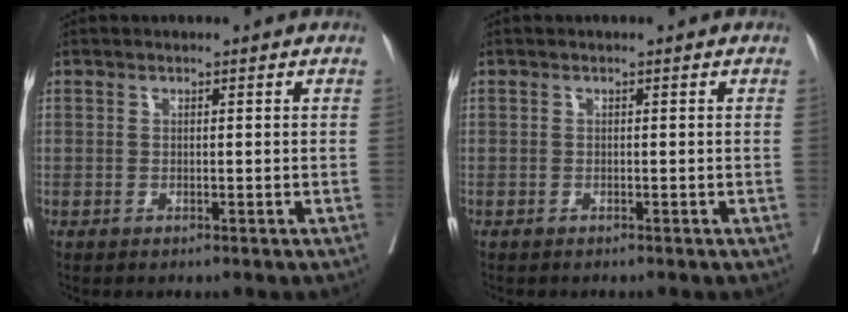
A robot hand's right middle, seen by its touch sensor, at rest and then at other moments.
{"total": 0.5, "force": [-0.5, 0.1, 0.2], "torque": [-0.003, -0.001, -0.010]}